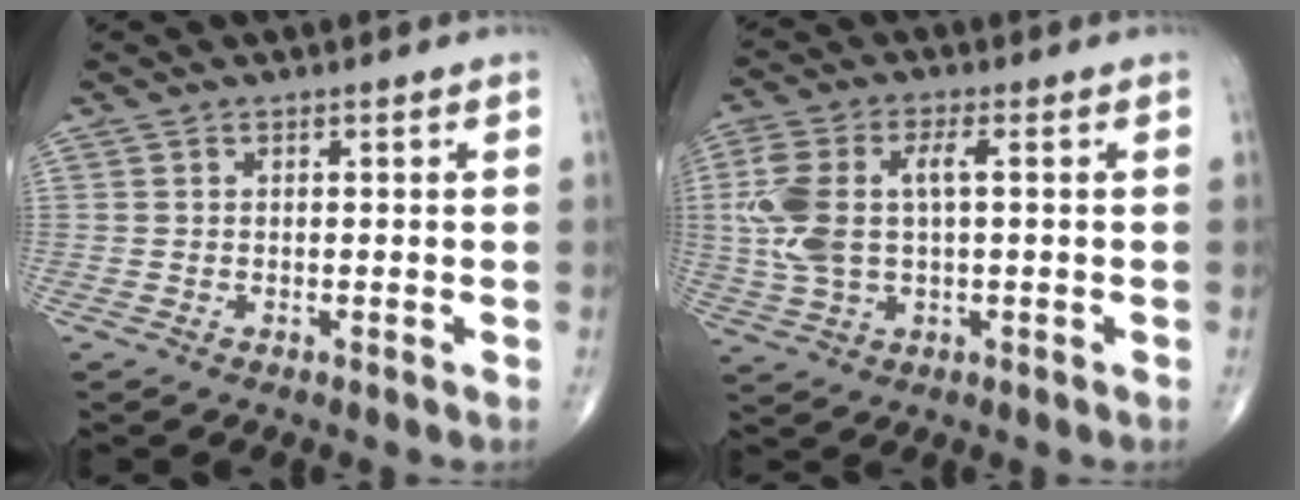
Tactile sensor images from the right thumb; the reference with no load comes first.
{"total": 11.4, "force": [1.0, 5.6, 9.9], "torque": [-0.234, 0.019, 0.022]}